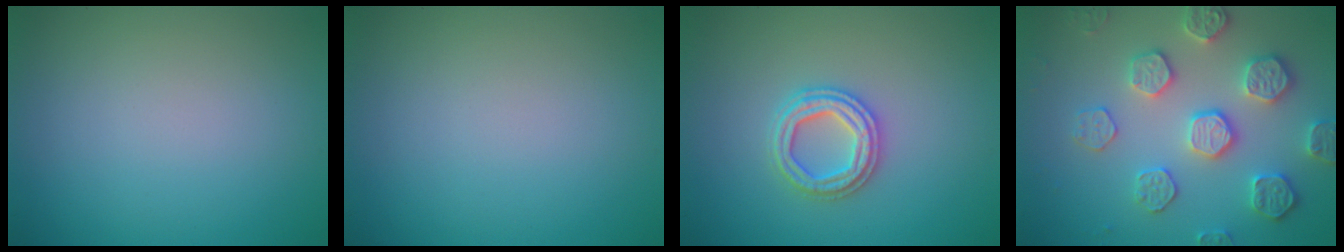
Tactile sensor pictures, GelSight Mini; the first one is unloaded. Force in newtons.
{"total": 0.0}
{"total": 2.9, "press": 2.9, "slide": 0.6}
{"total": 4.8, "press": 4.6, "slide": 1.2}